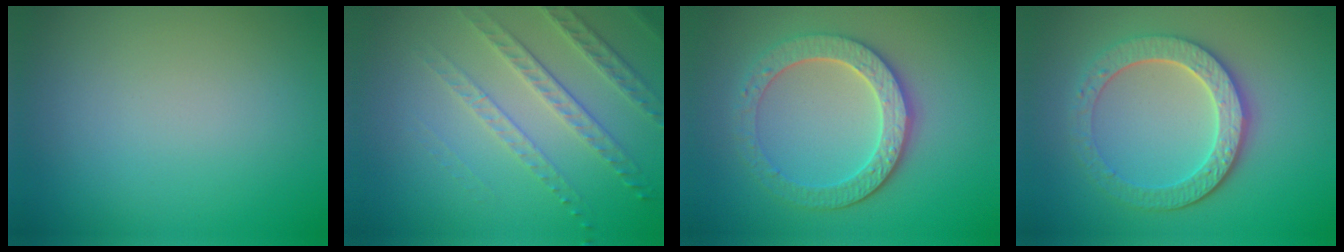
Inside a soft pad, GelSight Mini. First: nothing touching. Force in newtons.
{"total": 3.5, "press": 3.1, "slide": 1.7}
{"total": 4.4, "press": 4.0, "slide": 2.0}
{"total": 4.9, "press": 4.3, "slide": 2.4}